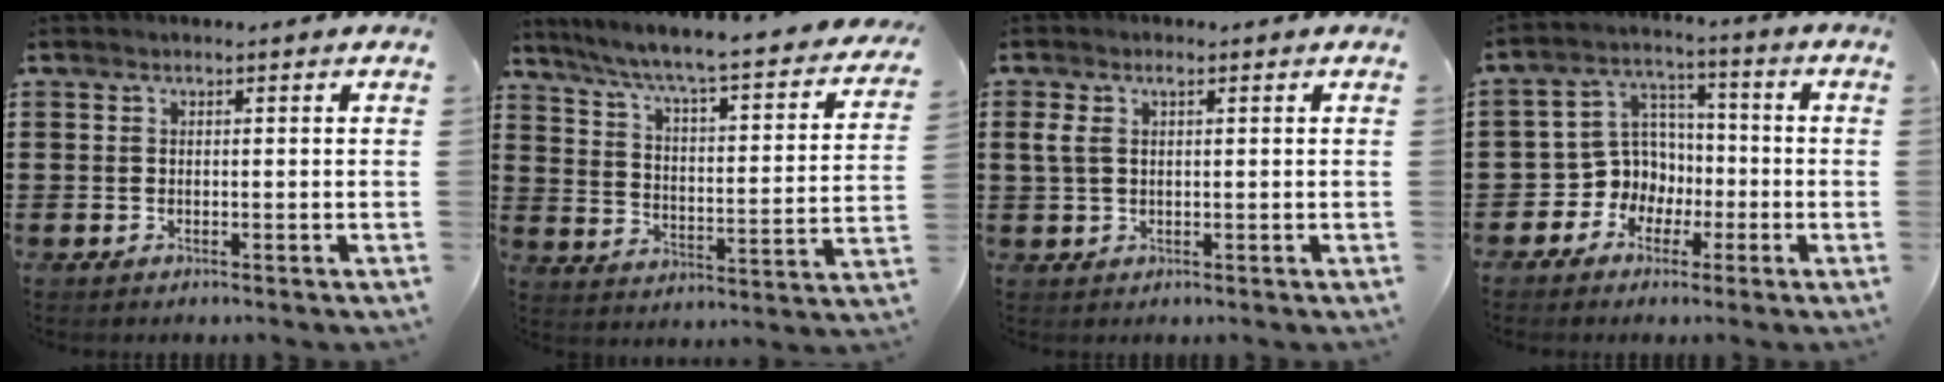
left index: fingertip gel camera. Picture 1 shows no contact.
{"total": 5.1, "force": [4.1, -0.4, 3.0], "torque": [-0.077, -0.046, 0.057]}
{"total": 2.4, "force": [0.6, 1.2, 2.0], "torque": [-0.057, 0.001, 0.005]}
{"total": 6.9, "force": [-1.7, 6.5, 1.4], "torque": [-0.071, -0.004, -0.036]}